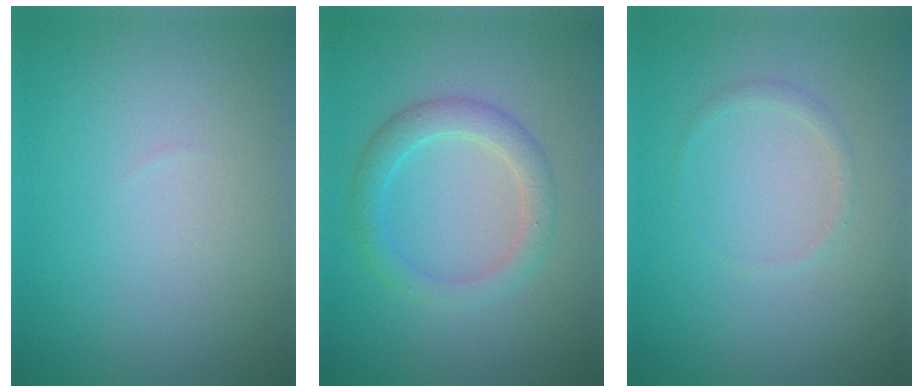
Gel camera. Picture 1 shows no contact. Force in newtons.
{"total": 2.8, "press": 2.8, "slide": 0.1}
{"total": 0.7, "press": 0.7, "slide": 0.0}